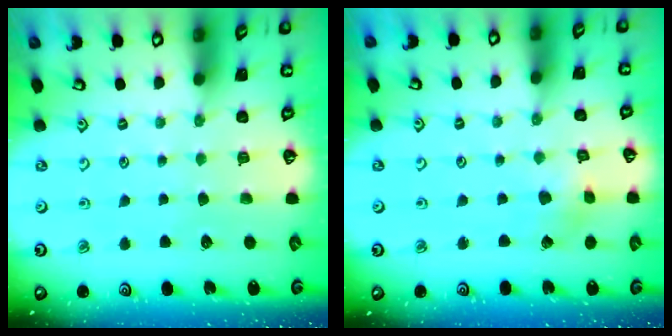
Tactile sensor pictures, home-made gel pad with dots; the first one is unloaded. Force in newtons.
{"total": 2.6, "press": 2.6, "slide": 0.2}